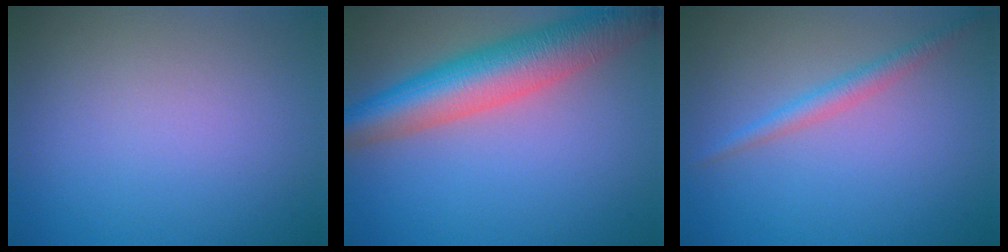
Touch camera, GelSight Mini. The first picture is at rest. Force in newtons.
{"total": 8.4, "press": 8.4, "slide": 0.3}
{"total": 2.0, "press": 2.0, "slide": 0.1}